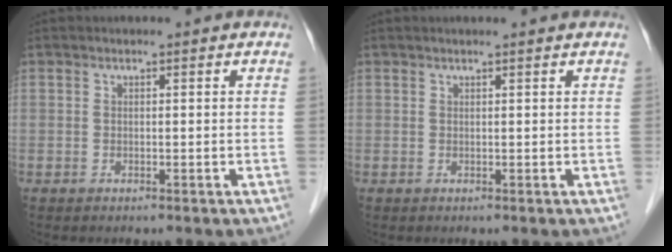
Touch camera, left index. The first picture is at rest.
{"total": 1.2, "force": [1.1, 0.0, 0.5], "torque": [-0.007, 0.011, 0.017]}